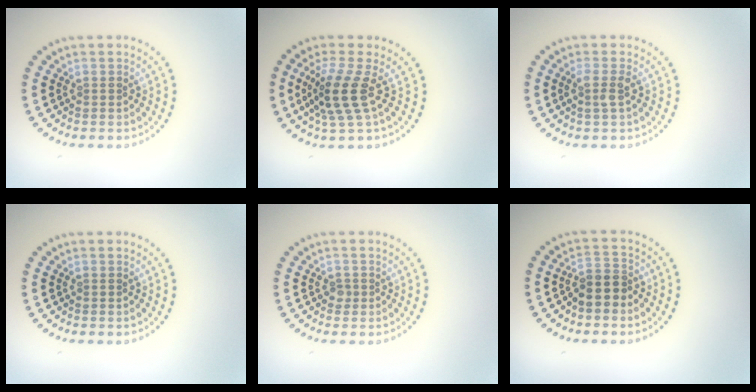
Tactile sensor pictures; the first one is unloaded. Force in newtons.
{"total": 3.8, "press": 2.9, "slide": 2.5}
{"total": 1.5, "press": 1.2, "slide": 0.9}
{"total": 0.0}
{"total": 0.6, "press": 0.5, "slide": 0.4}
{"total": 2.7, "press": 2.4, "slide": 1.2}